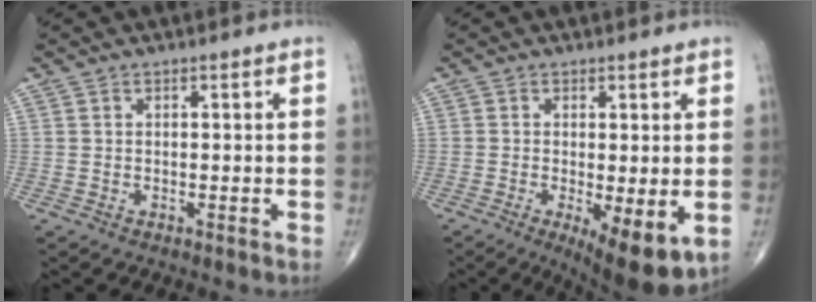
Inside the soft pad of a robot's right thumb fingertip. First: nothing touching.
{"total": 10.2, "force": [-2.9, 3.3, 9.2], "torque": [-0.136, -0.024, -0.036]}